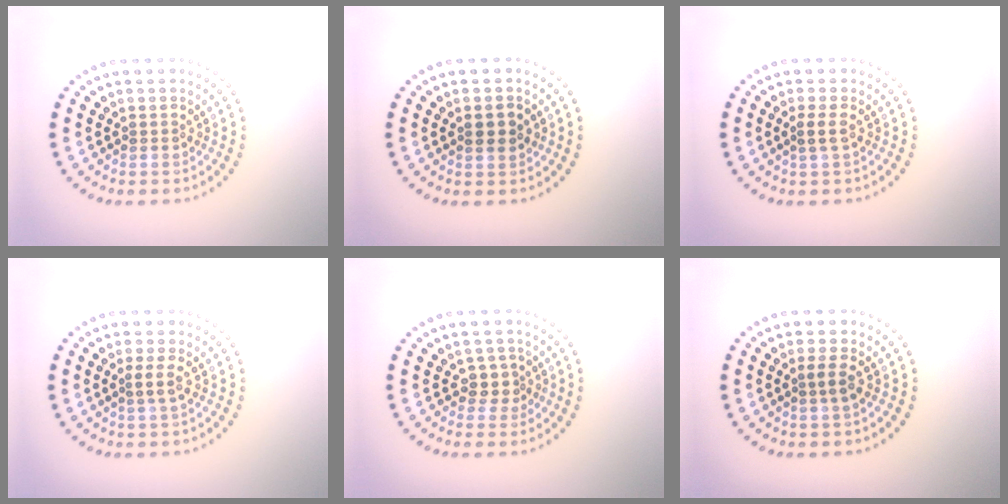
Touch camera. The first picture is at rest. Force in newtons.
{"total": 1.8, "press": 1.8, "slide": 0.2}
{"total": 1.1, "press": 0.9, "slide": 0.6}
{"total": 1.3, "press": 0.8, "slide": 0.9}
{"total": 1.7, "press": 1.3, "slide": 1.1}
{"total": 1.3, "press": 1.1, "slide": 0.7}